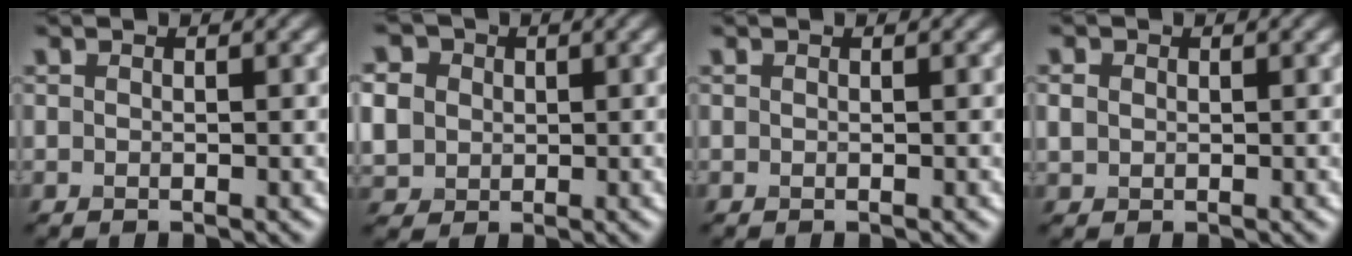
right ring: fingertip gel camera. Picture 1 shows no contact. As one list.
[{"total": 7.8, "force": [1.6, 6.8, 3.6], "torque": [-0.088, 0.022, 0.012]}, {"total": 0.0}, {"total": 1.3, "force": [0.2, 1.1, 0.5], "torque": [-0.010, 0.001, 0.003]}]